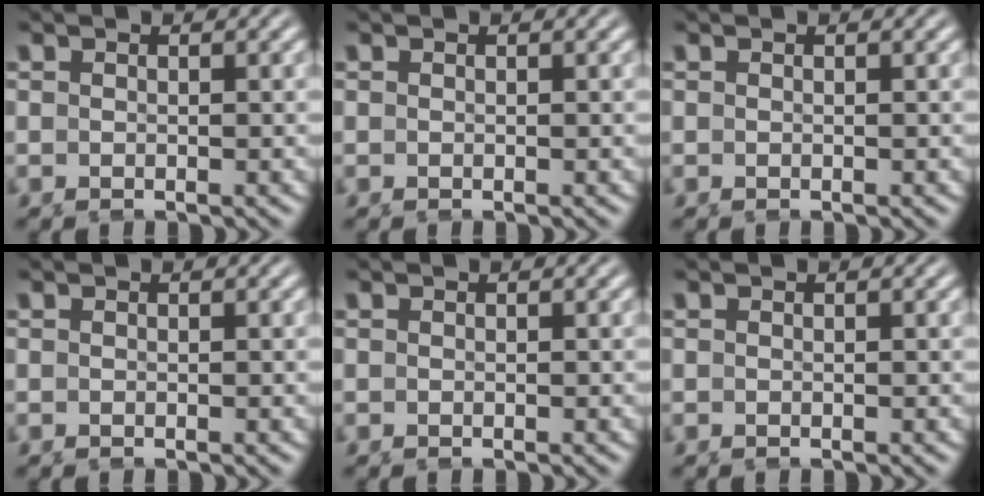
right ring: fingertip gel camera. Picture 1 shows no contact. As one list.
[{"total": 0.0}, {"total": 0.0}, {"total": 0.0}, {"total": 0.0}, {"total": 0.0}]